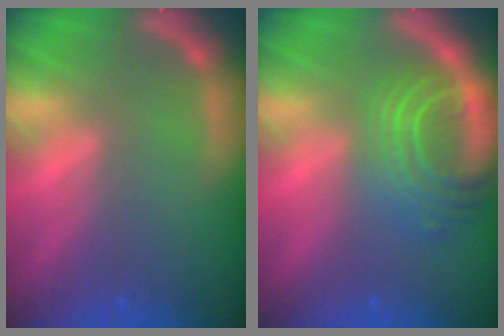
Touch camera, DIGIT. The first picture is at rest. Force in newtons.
{"total": 8.1}